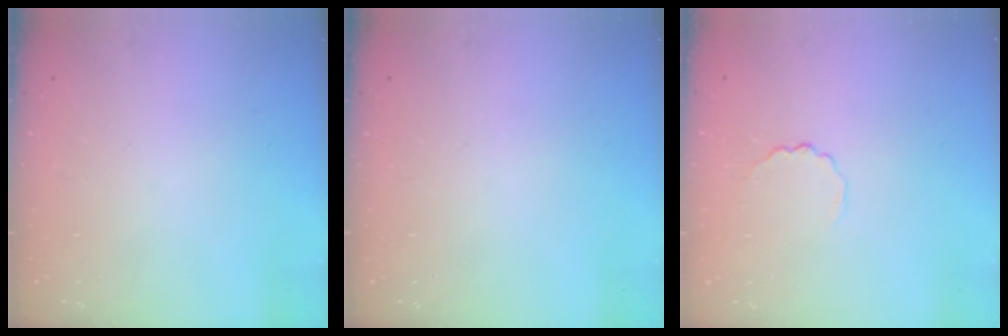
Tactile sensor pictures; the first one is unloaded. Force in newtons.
{"total": 0.0}
{"total": 2.8, "press": 2.5, "slide": 1.1}